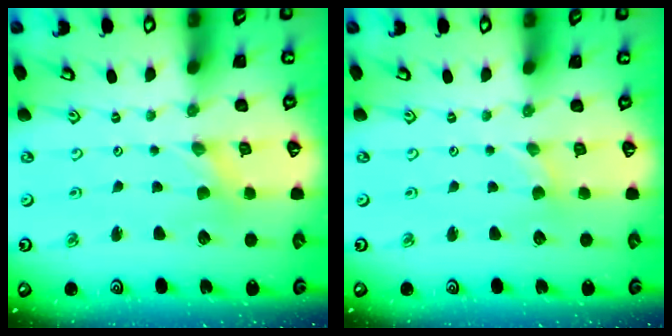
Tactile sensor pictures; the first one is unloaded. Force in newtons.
{"total": 0.6, "press": 0.5, "slide": 0.1}